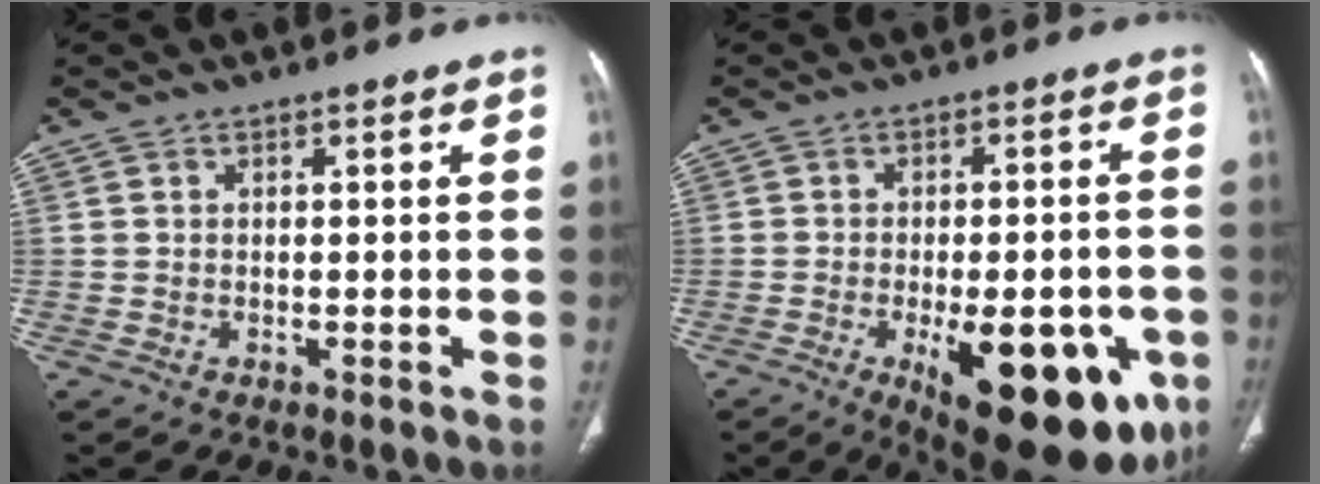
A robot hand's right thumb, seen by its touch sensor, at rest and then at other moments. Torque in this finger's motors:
{"motor_torque": [1.85, 2.75, 0.14, -0.12, 0.49]}